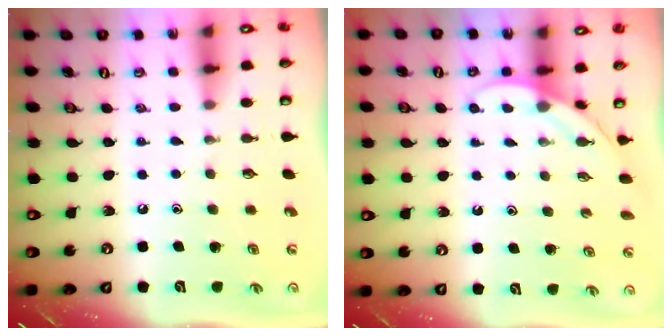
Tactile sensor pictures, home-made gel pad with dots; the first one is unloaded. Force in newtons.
{"total": 3.5, "press": 3.5, "slide": 0.4}